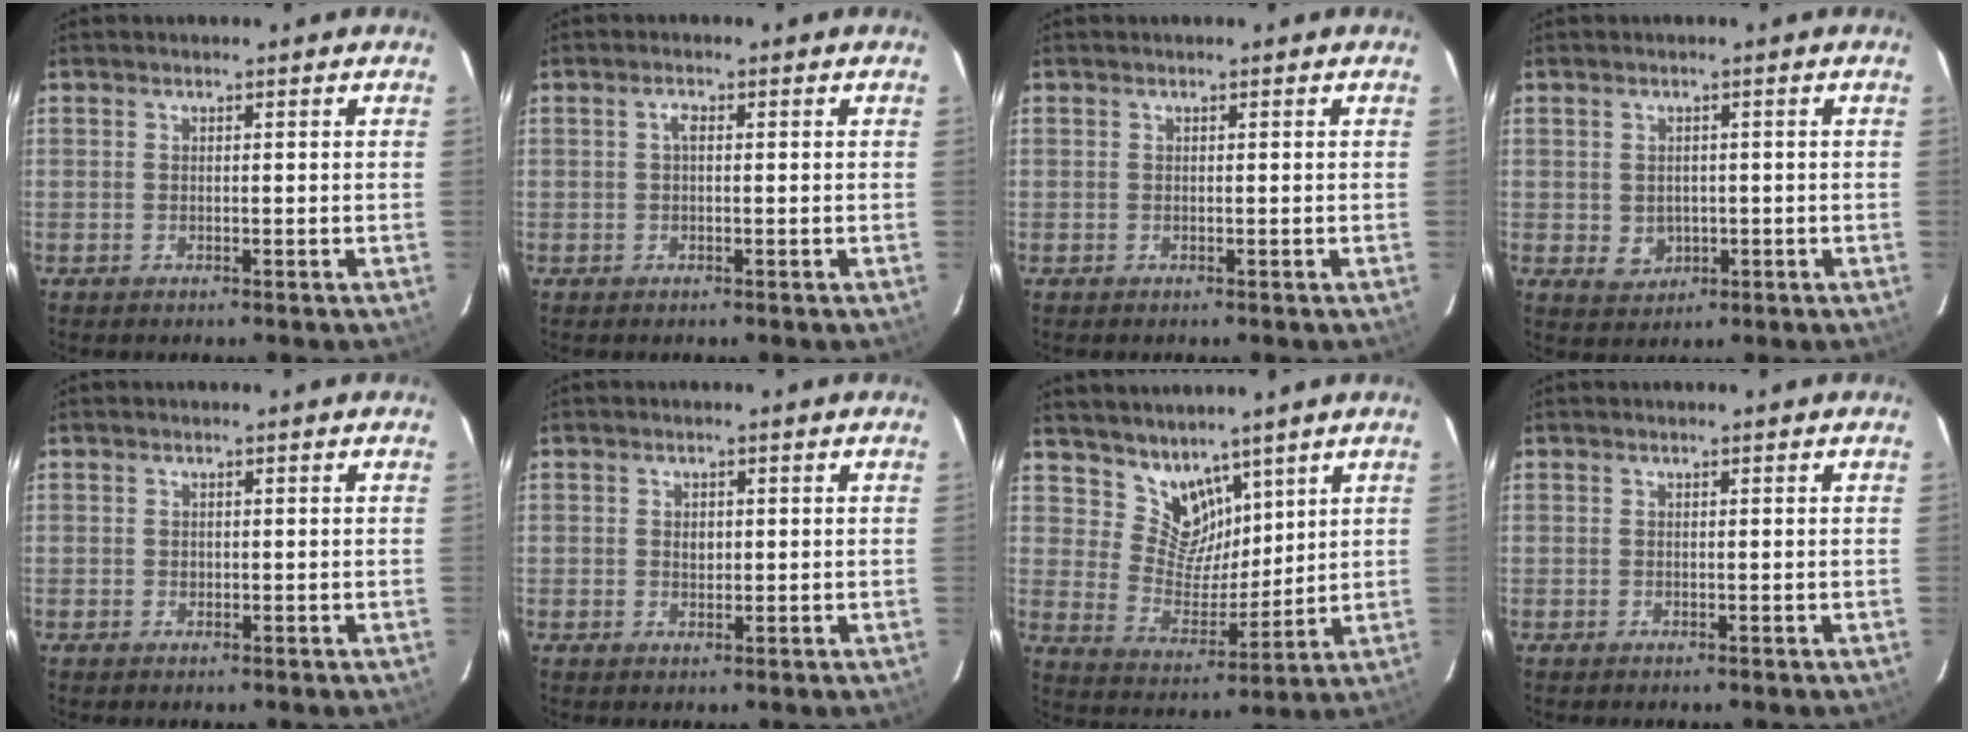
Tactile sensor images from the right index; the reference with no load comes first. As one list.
[{"total": 1.3, "force": [0.1, 0.6, 1.2], "torque": [-0.023, 0.006, 0.000]}, {"total": 0.0}, {"total": 3.8, "force": [-0.3, 3.5, 1.6], "torque": [-0.034, 0.003, 0.009]}, {"total": 0.6, "force": [0.0, 0.6, 0.1], "torque": [0.000, 0.001, 0.002]}, {"total": 1.8, "force": [0.2, 1.5, 1.1], "torque": [-0.017, 0.003, 0.004]}, {"total": 8.8, "force": [6.7, 5.2, 2.3], "torque": [-0.033, 0.000, 0.136]}, {"total": 0.0}]